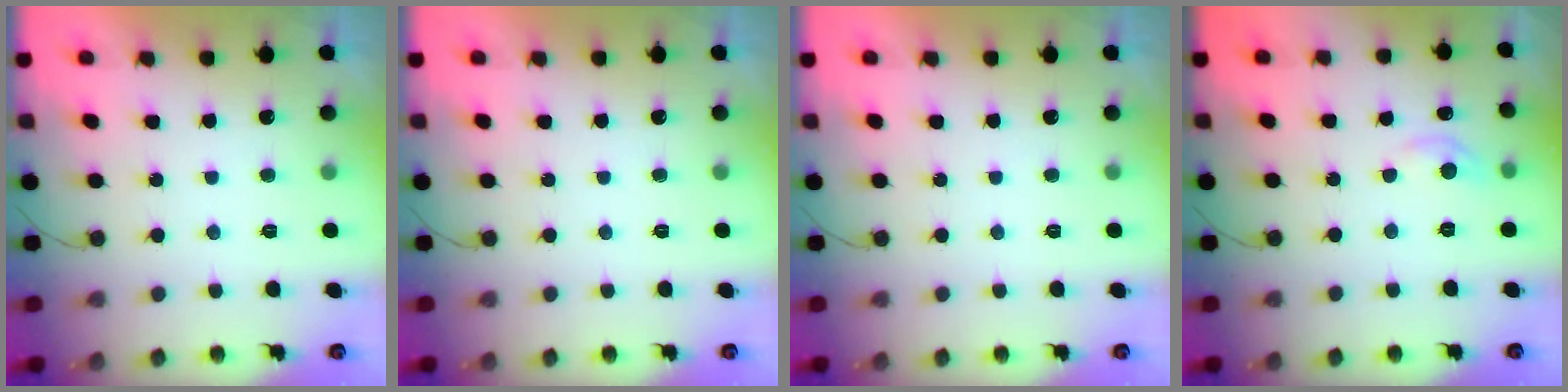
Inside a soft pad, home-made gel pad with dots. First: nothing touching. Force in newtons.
{"total": 0.0}
{"total": 0.0}
{"total": 5.1, "press": 5.1, "slide": 0.7}